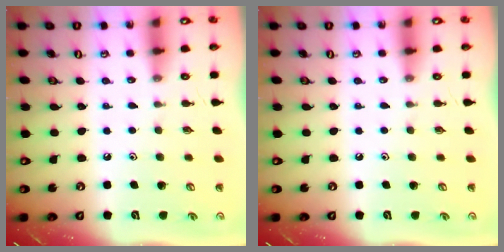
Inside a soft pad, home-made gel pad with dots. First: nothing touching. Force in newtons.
{"total": 0.0}